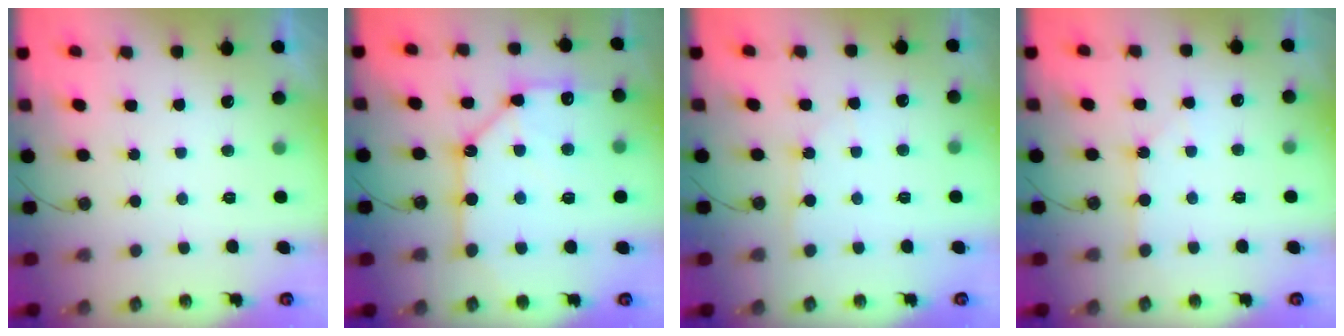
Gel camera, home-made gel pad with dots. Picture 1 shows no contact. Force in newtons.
{"total": 16.2, "press": 16.1, "slide": 1.9}
{"total": 2.8, "press": 2.8, "slide": 0.3}
{"total": 0.9, "press": 0.8, "slide": 0.2}